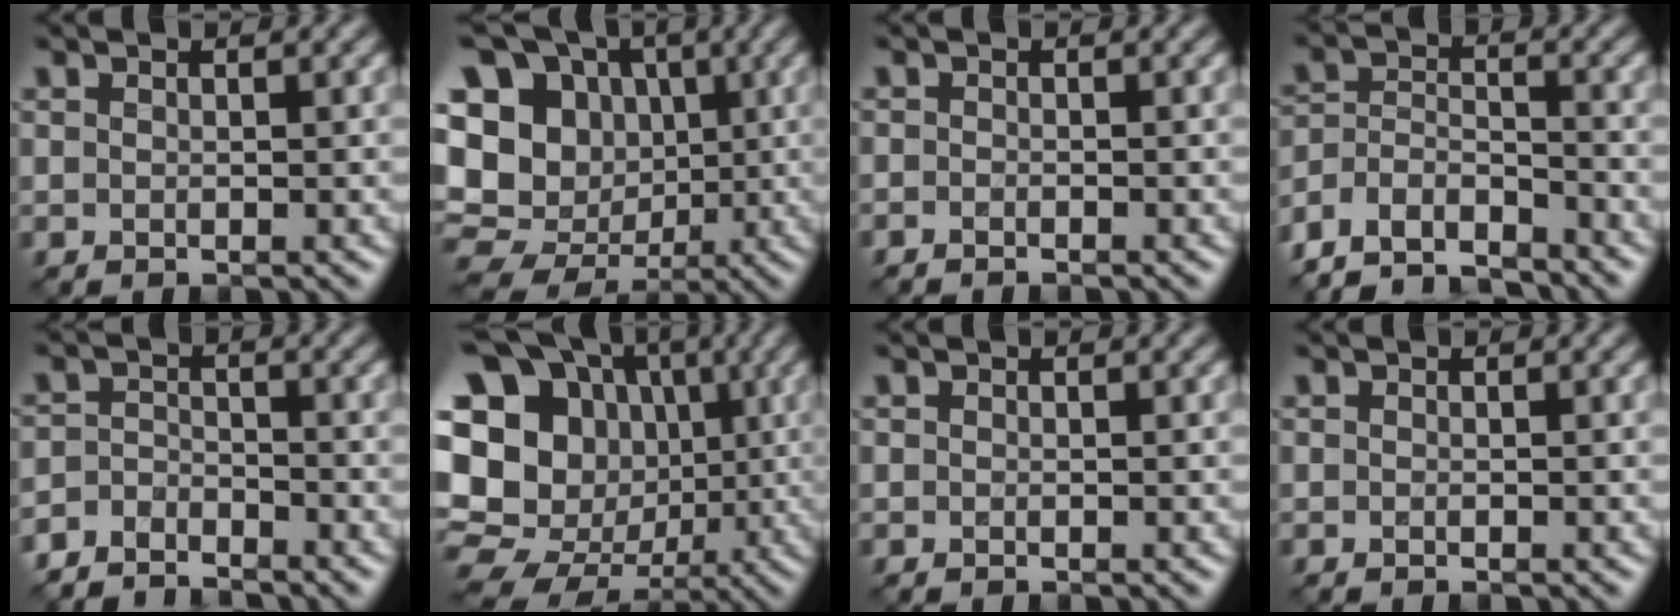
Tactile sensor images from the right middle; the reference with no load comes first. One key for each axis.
{"total": 15.2, "fx": -0.3, "fy": 13.3, "fz": 7.4, "tx": -0.160, "ty": 0.022, "tz": -0.019}
{"total": 0.9, "fx": -0.9, "fy": 0.0, "fz": 0.1, "tx": -0.004, "ty": 0.000, "tz": -0.018}
{"total": 6.4, "fx": -5.7, "fy": 1.9, "fz": 2.1, "tx": -0.046, "ty": -0.002, "tz": -0.118}
{"total": 3.9, "fx": -3.7, "fy": 1.0, "fz": 0.4, "tx": -0.007, "ty": 0.002, "tz": -0.078}
{"total": 22.3, "fx": -1.5, "fy": 19.7, "fz": 10.3, "tx": -0.221, "ty": 0.037, "tz": -0.059}
{"total": 0.0}
{"total": 0.0}